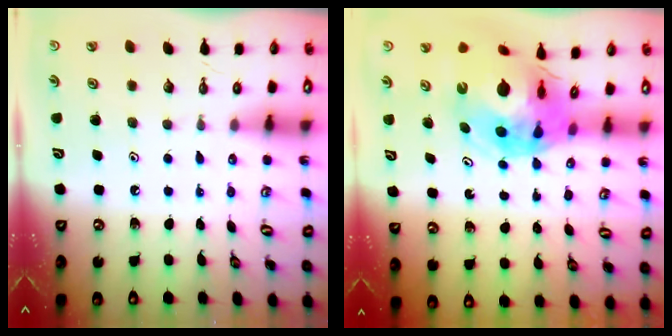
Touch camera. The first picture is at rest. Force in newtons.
{"total": 15.3, "press": 15.2, "slide": 2.0}